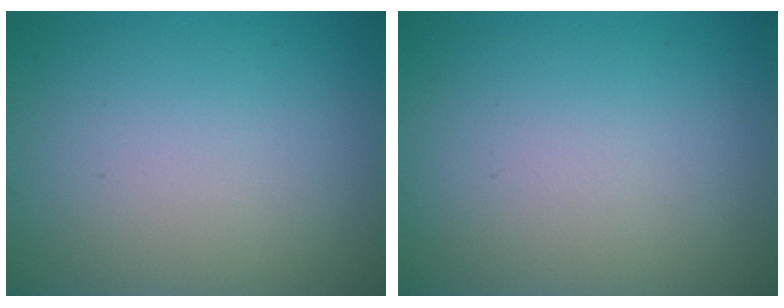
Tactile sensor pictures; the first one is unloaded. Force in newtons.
{"total": 0.0}